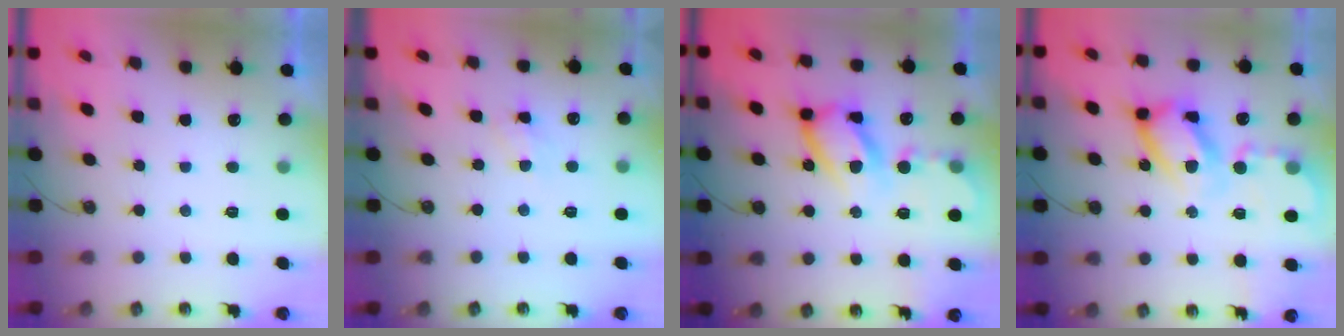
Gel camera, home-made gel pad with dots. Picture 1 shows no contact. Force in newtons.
{"total": 5.0, "press": 4.9, "slide": 0.8}
{"total": 14.7, "press": 14.6, "slide": 1.2}
{"total": 16.4, "press": 16.3, "slide": 1.6}